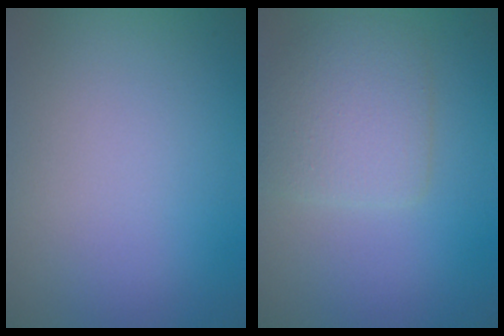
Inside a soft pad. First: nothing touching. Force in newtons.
{"total": 3.5, "press": 3.5, "slide": 0.2}